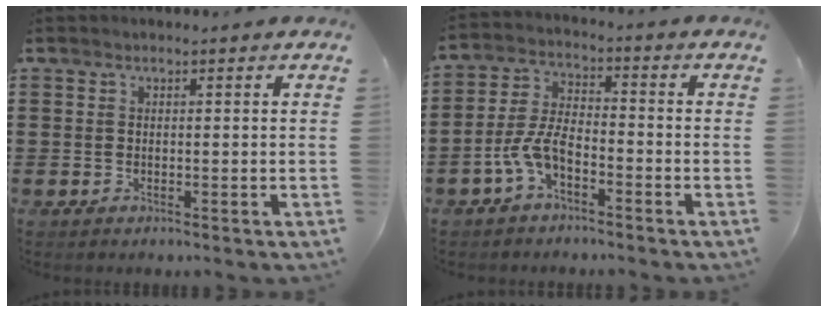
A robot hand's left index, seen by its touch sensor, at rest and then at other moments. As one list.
[{"total": 6.4, "force": [-3.8, 2.4, 4.6], "torque": [-0.114, -0.002, -0.078]}]